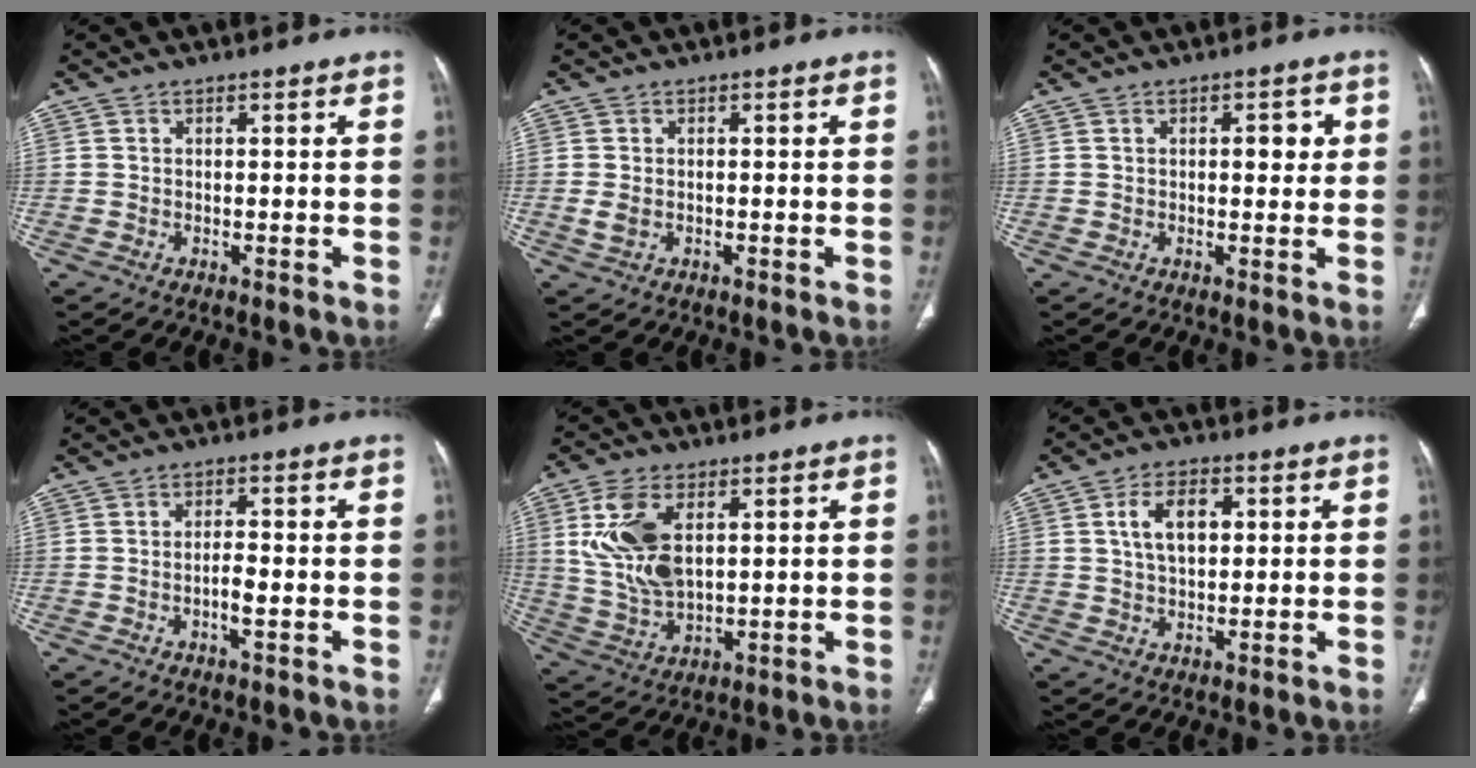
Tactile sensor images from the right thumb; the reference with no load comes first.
{"total": 2.0, "force": [-0.3, 1.4, 1.4], "torque": [-0.036, 0.002, -0.004]}
{"total": 3.6, "force": [0.8, 1.9, 3.0], "torque": [-0.027, -0.001, 0.008]}
{"total": 2.8, "force": [-0.8, 0.7, 2.5], "torque": [-0.050, 0.003, -0.016]}
{"total": 12.9, "force": [3.5, 7.2, 10.1], "torque": [-0.205, -0.011, 0.076]}
{"total": 6.9, "force": [1.6, 4.1, 5.3], "torque": [-0.085, 0.003, 0.028]}